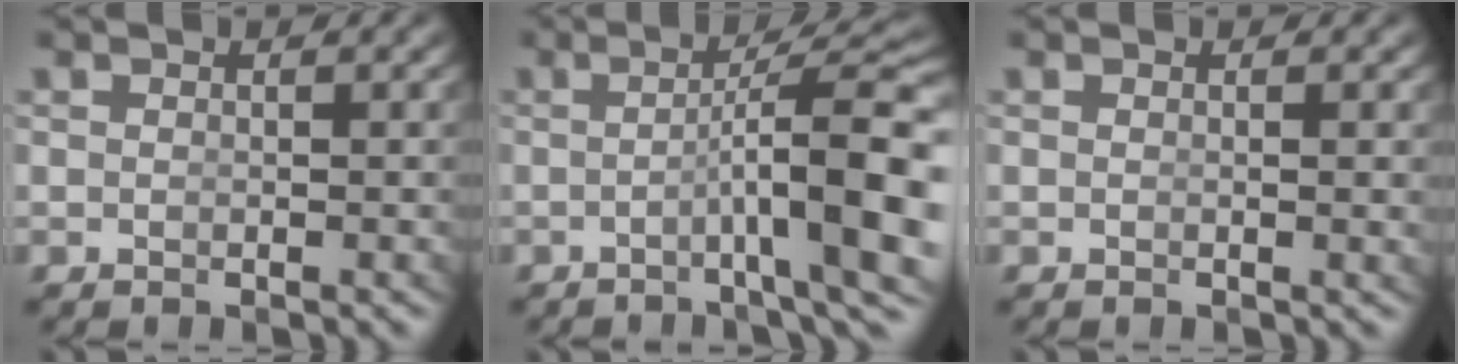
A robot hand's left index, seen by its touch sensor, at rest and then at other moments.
{"total": 8.0, "force": [-2.6, 0.9, 7.5], "torque": [-0.100, 0.000, -0.032]}
{"total": 0.6, "force": [0.2, -0.3, 0.5], "torque": [-0.006, -0.004, 0.004]}